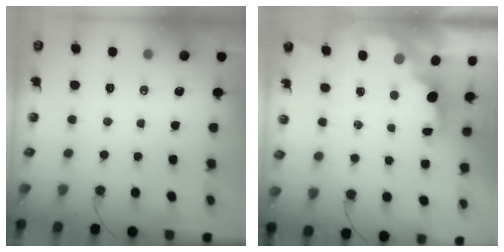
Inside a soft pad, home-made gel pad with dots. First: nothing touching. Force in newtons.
{"total": 1.8, "press": 1.6, "slide": 0.8}